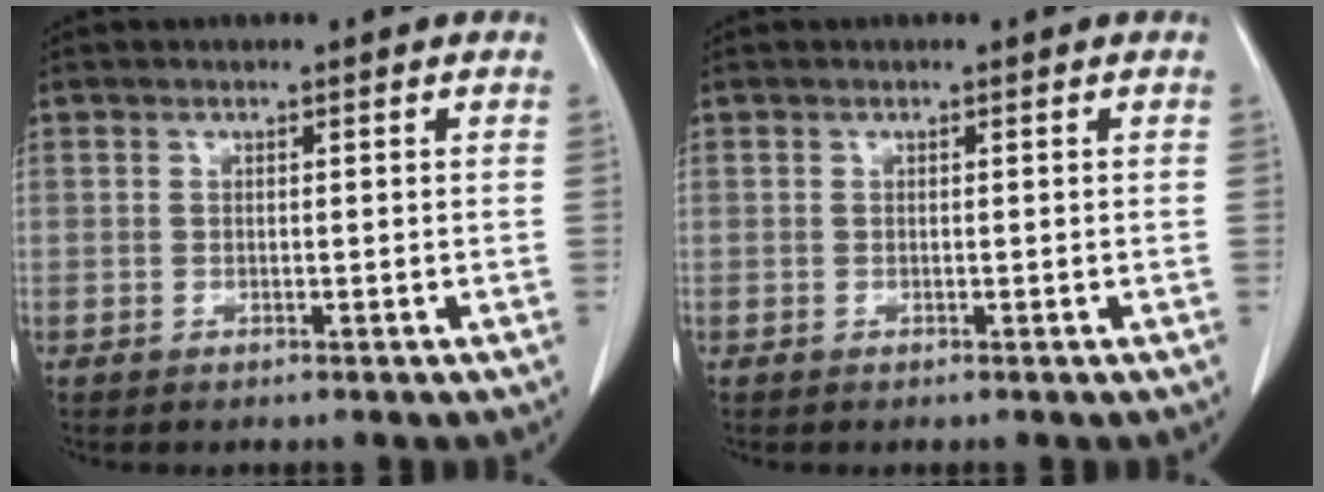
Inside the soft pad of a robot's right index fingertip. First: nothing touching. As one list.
[{"total": 0.0}]